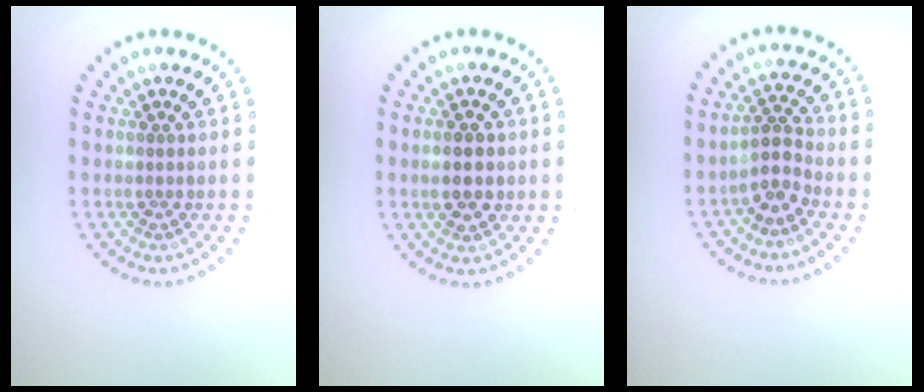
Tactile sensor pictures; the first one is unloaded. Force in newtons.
{"total": 3.2, "press": 3.2, "slide": 0.2}
{"total": 2.4, "press": 1.8, "slide": 1.5}